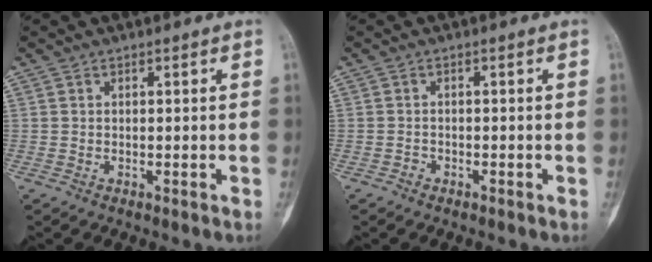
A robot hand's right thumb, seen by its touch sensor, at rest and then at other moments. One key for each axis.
{"total": 0.8, "fx": -0.6, "fy": 0.6, "fz": 0.1, "tx": 0.001, "ty": 0.003, "tz": -0.017}